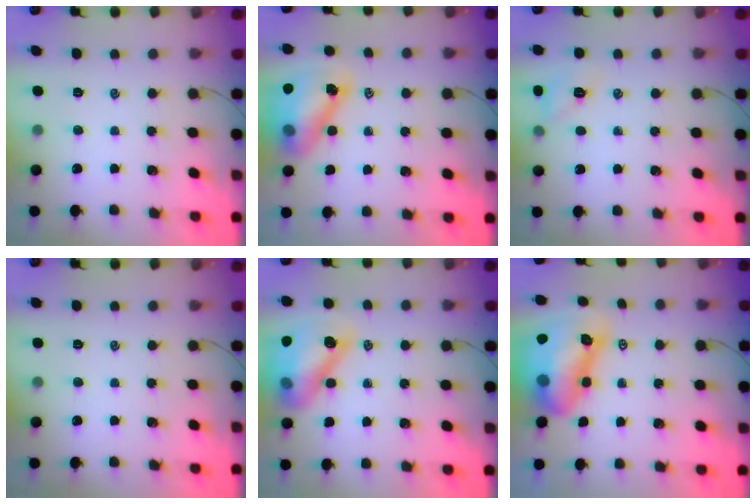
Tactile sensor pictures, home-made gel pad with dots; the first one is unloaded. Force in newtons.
{"total": 11.9, "press": 11.5, "slide": 3.4}
{"total": 6.8, "press": 6.6, "slide": 1.6}
{"total": 0.0}
{"total": 14.9, "press": 14.3, "slide": 4.2}
{"total": 14.4, "press": 13.8, "slide": 4.1}